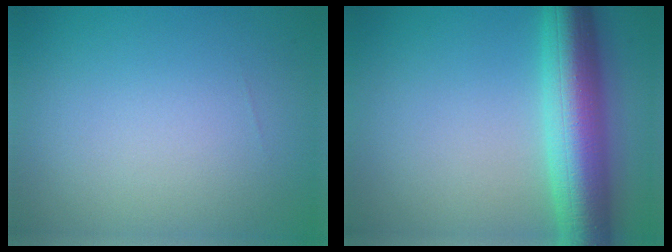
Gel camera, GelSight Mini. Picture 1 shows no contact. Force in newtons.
{"total": 8.4, "press": 8.4, "slide": 0.2}